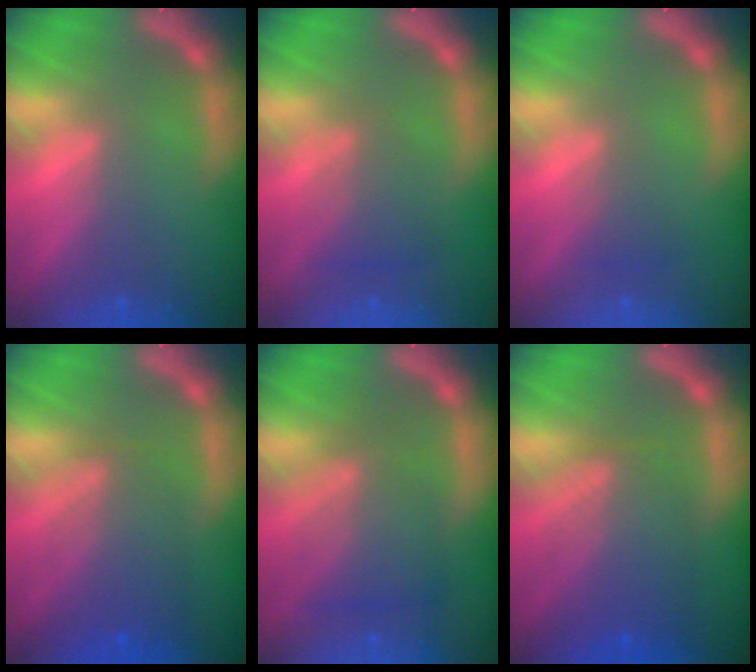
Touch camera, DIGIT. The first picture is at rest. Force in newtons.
{"total": 3.0}
{"total": 1.5}
{"total": 5.5}
{"total": 5.5}
{"total": 6.6}